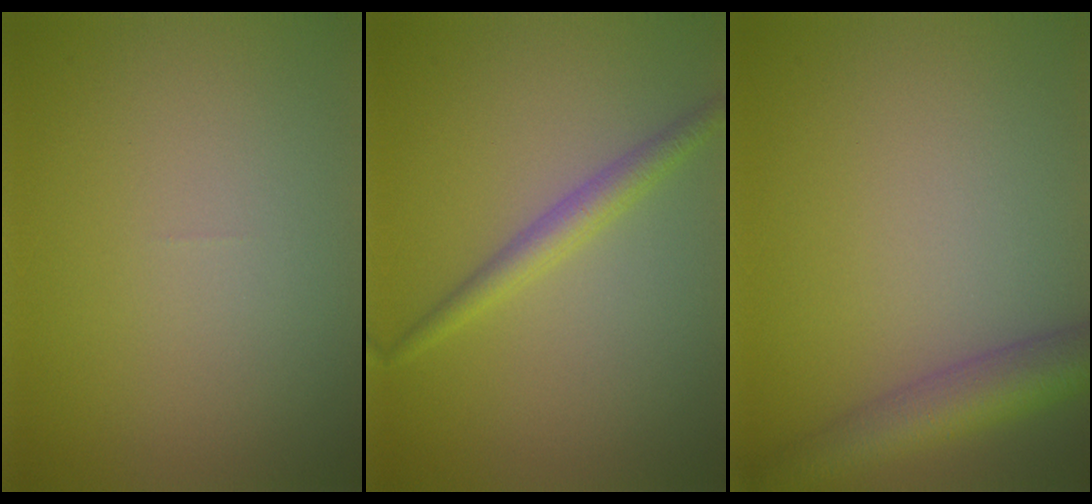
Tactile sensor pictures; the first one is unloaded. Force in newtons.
{"total": 2.1, "press": 2.1, "slide": 0.1}
{"total": 4.9, "press": 4.9, "slide": 0.2}